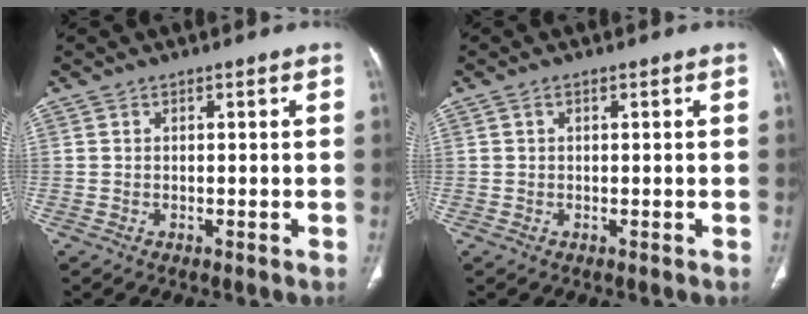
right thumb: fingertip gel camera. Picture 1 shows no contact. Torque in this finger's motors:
{"motor_torque": [-0.10, -0.29, 0.01, 0.41, -0.09]}